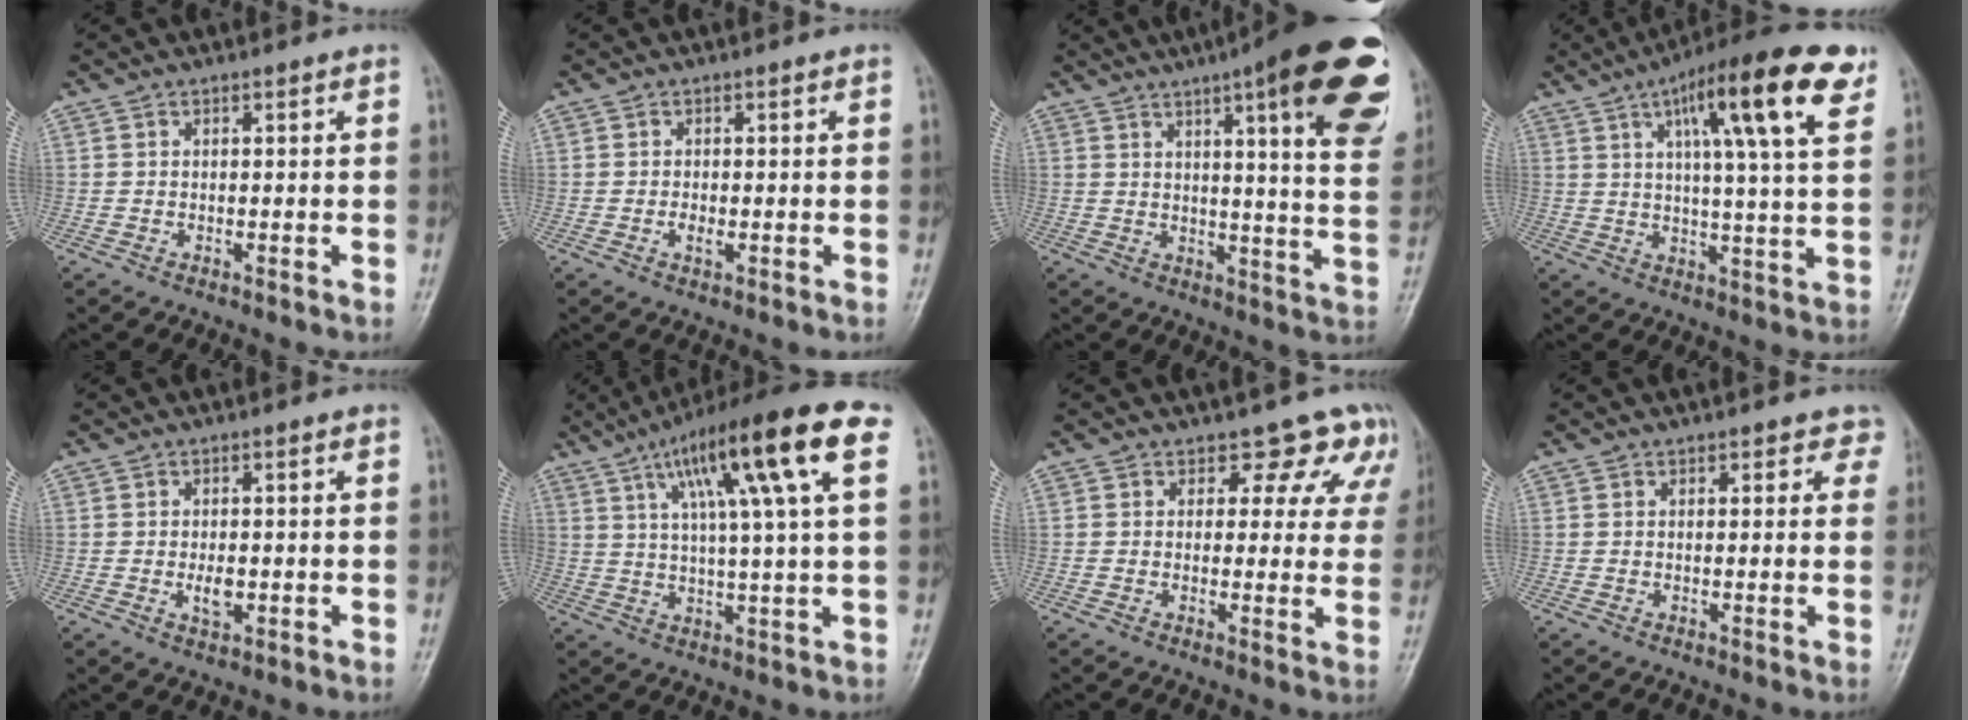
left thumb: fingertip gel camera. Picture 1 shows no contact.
{"total": 1.5, "force": [-0.4, 0.7, 1.3], "torque": [-0.024, -0.001, -0.007]}
{"total": 23.2, "force": [11.6, 4.6, 19.6], "torque": [-0.226, -0.032, 0.140]}
{"total": 17.9, "force": [8.2, 3.6, 15.4], "torque": [-0.219, -0.013, 0.117]}
{"total": 2.9, "force": [-0.5, 1.5, 2.4], "torque": [-0.041, -0.004, -0.005]}
{"total": 18.0, "force": [7.5, 2.5, 16.2], "torque": [-0.256, 0.008, 0.114]}
{"total": 7.6, "force": [5.8, 4.7, 1.5], "torque": [0.032, -0.026, 0.044]}
{"total": 2.7, "force": [1.8, 1.8, 1.0], "torque": [0.025, -0.005, 0.013]}